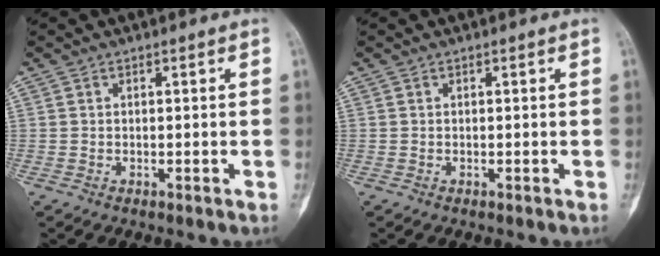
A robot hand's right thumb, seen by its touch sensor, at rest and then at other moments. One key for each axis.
{"total": 0.0}